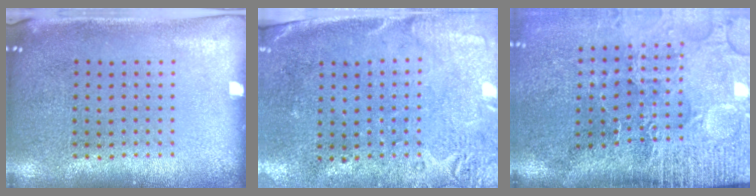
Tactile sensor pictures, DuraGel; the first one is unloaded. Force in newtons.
{"total": 2.7, "press": 2.2, "slide": 1.5}
{"total": 5.0, "press": 4.0, "slide": 2.9}